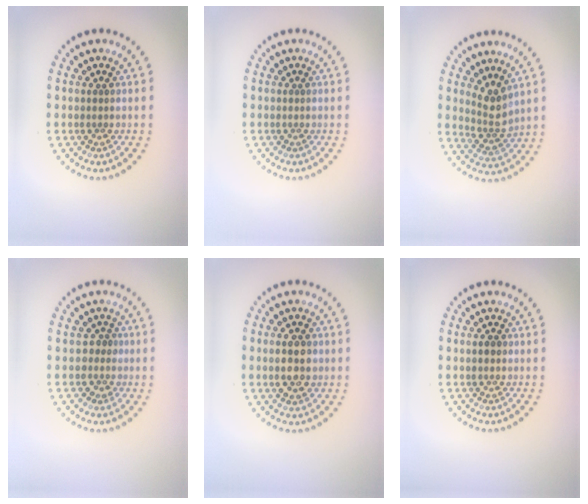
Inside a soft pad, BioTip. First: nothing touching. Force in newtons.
{"total": 0.0}
{"total": 2.7, "press": 2.1, "slide": 1.7}
{"total": 1.5, "press": 1.2, "slide": 0.8}
{"total": 3.9, "press": 3.9, "slide": 0.1}
{"total": 1.2, "press": 1.2, "slide": 0.1}